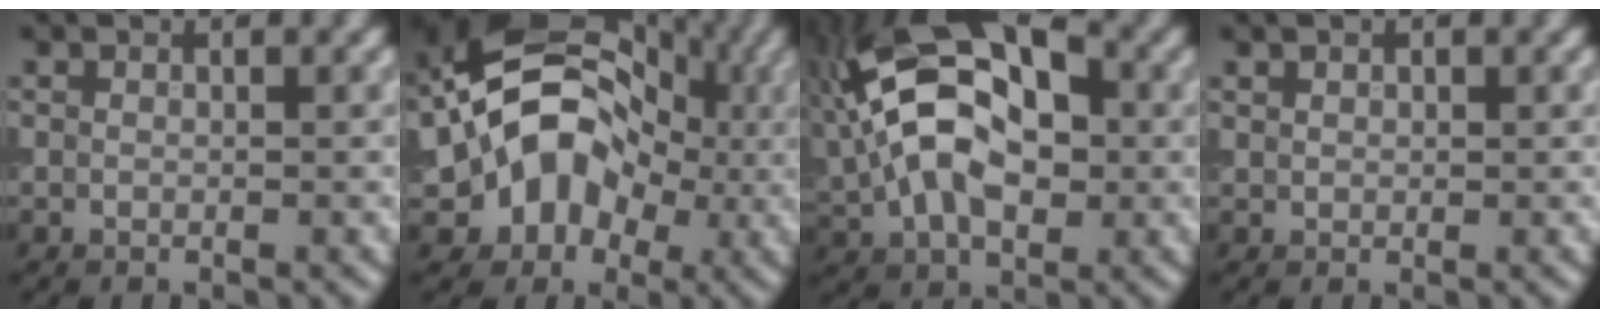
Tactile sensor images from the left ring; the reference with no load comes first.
{"total": 11.7, "force": [-1.4, 9.4, 6.9], "torque": [-0.081, 0.006, -0.050]}
{"total": 12.8, "force": [1.7, 7.8, 10.0], "torque": [-0.186, 0.022, 0.017]}
{"total": 0.7, "force": [0.5, 0.5, 0.0], "torque": [0.002, 0.001, 0.011]}